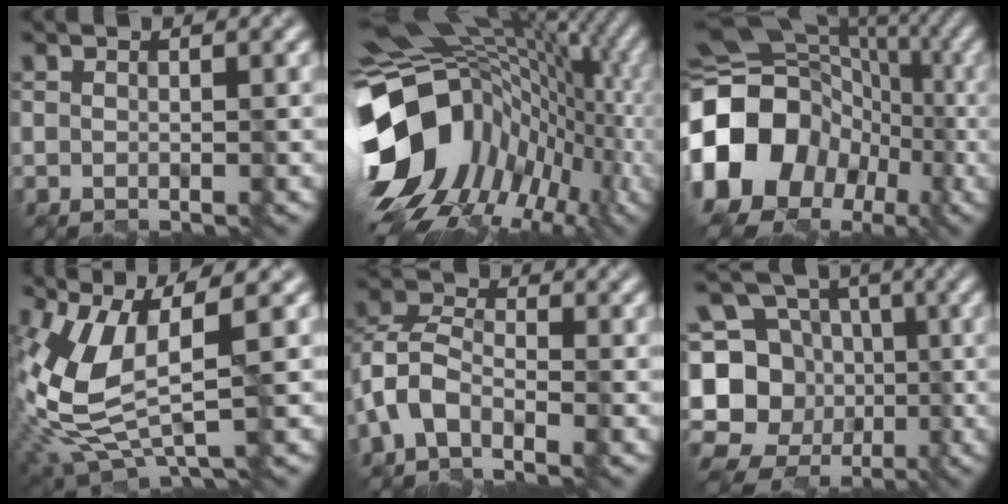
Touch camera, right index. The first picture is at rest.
{"total": 17.2, "force": [-2.6, 12.1, 11.9], "torque": [-0.218, -0.001, -0.039]}
{"total": 16.6, "force": [-4.3, 13.8, 8.1], "torque": [-0.170, 0.006, -0.104]}
{"total": 8.5, "force": [-0.1, 3.1, 7.9], "torque": [-0.192, -0.012, -0.002]}
{"total": 4.5, "force": [-2.4, 2.4, 3.0], "torque": [-0.064, 0.013, -0.062]}
{"total": 14.7, "force": [-3.9, 13.4, 4.6], "torque": [-0.121, 0.010, -0.073]}